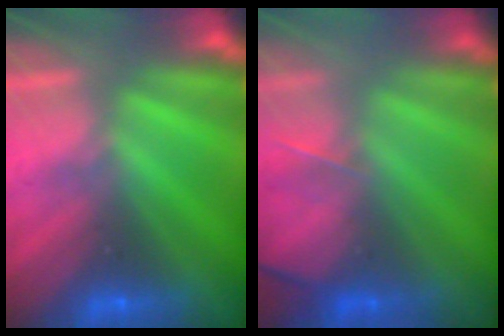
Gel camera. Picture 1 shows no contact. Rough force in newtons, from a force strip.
{"total": 2.1}